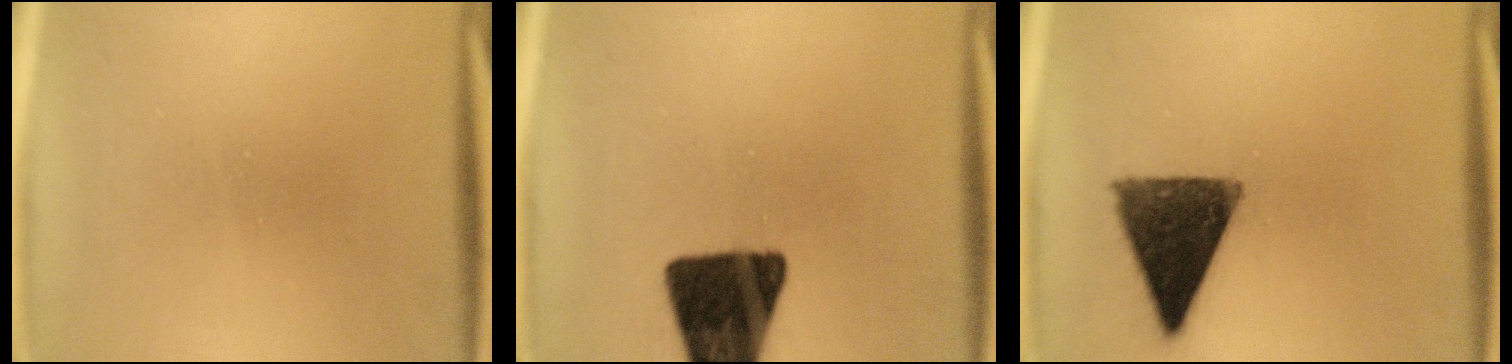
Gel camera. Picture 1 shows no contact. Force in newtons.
{"total": 17.5}
{"total": 12.6}